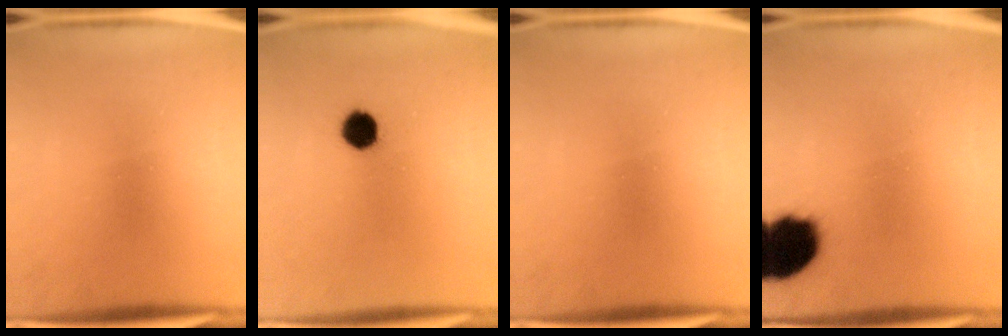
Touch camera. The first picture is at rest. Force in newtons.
{"total": 5.4}
{"total": 0.0}
{"total": 13.3}